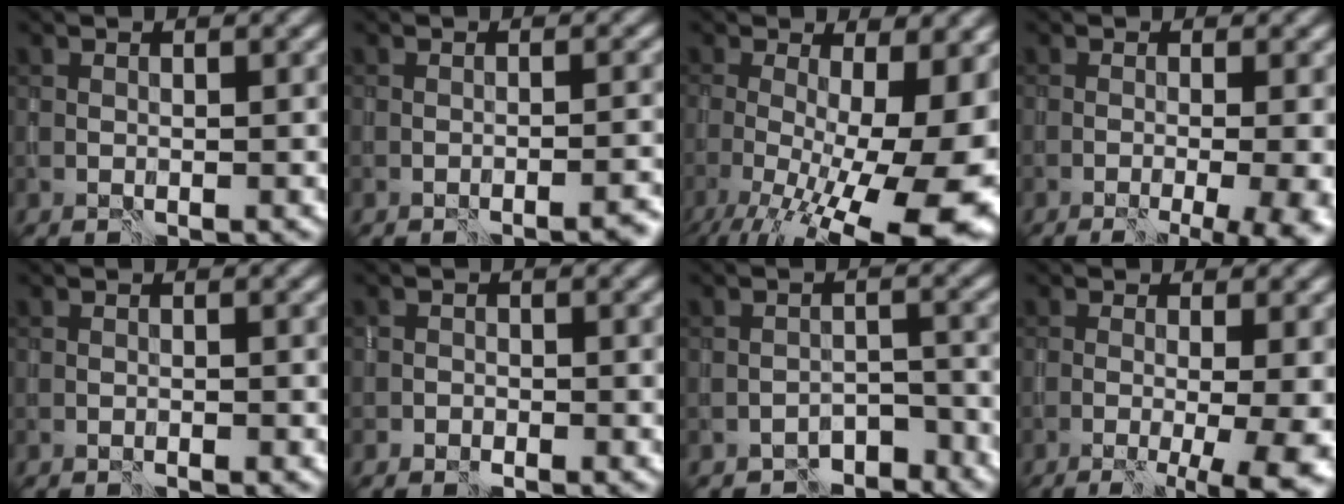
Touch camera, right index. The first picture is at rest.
{"total": 1.7, "force": [-1.2, 0.2, 1.2], "torque": [-0.011, -0.006, -0.021]}
{"total": 16.8, "force": [-4.2, 6.2, 15.0], "torque": [-0.203, -0.039, -0.041]}
{"total": 7.7, "force": [-1.9, 3.2, 6.7], "torque": [-0.039, -0.003, -0.018]}
{"total": 0.5, "force": [-0.5, 0.1, 0.2], "torque": [-0.003, -0.002, -0.009]}
{"total": 1.2, "force": [-0.8, 0.9, 0.0], "torque": [0.006, -0.005, -0.016]}
{"total": 3.7, "force": [-3.5, 1.2, 0.4], "torque": [0.004, -0.003, -0.054]}
{"total": 8.7, "force": [-2.0, 2.9, 8.0], "torque": [-0.070, -0.009, -0.025]}